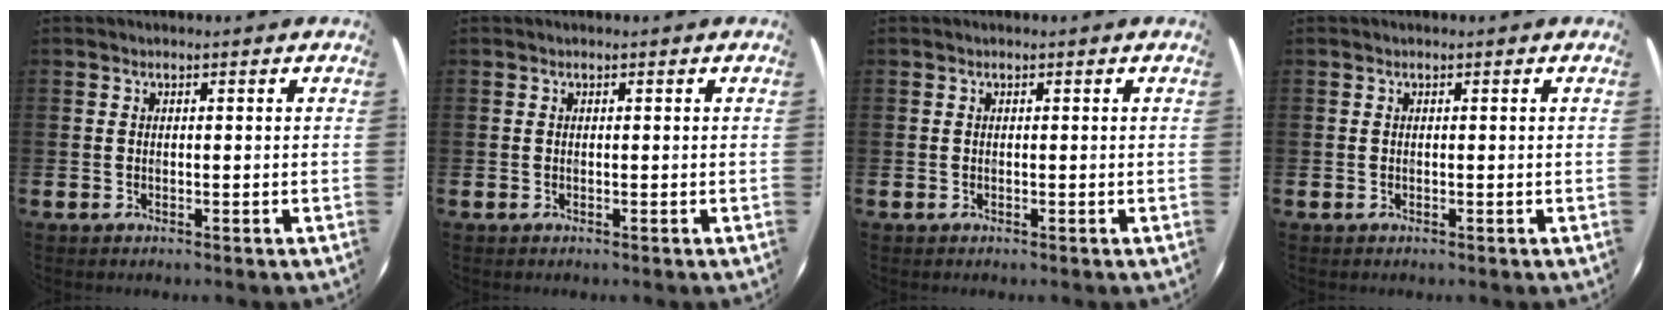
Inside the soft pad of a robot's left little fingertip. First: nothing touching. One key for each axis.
{"total": 0.0}
{"total": 0.0}
{"total": 0.0}